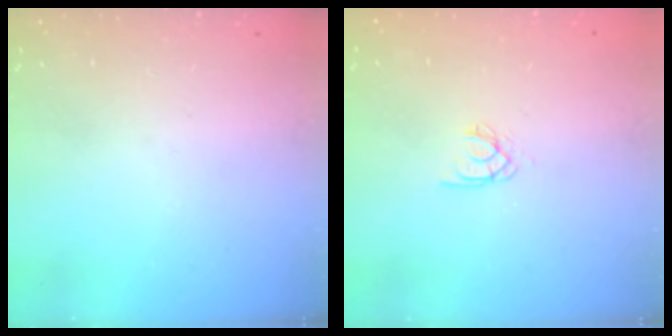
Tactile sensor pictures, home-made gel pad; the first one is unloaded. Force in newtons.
{"total": 2.0, "press": 2.0, "slide": 0.4}